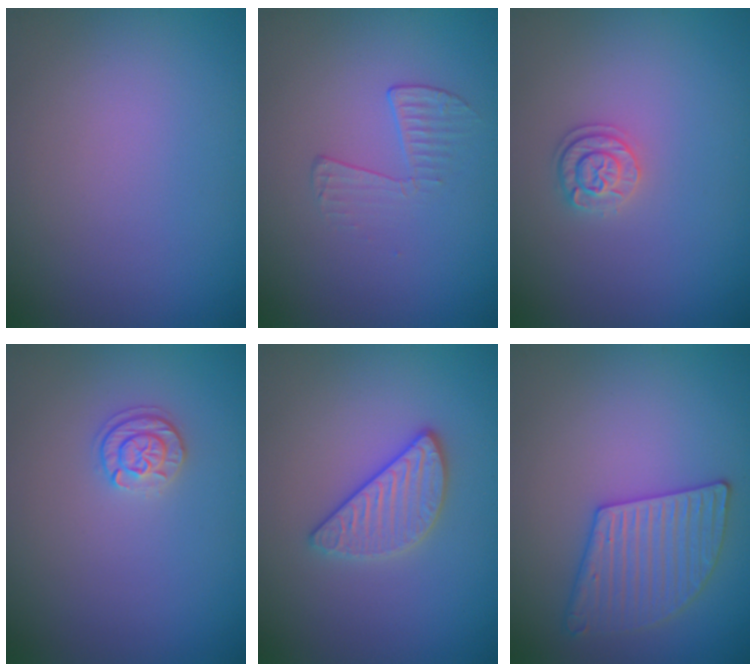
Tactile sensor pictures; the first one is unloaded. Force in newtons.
{"total": 1.8, "press": 0.5, "slide": 1.7}
{"total": 1.7, "press": 1.7, "slide": 0.5}
{"total": 1.7, "press": 1.6, "slide": 0.4}
{"total": 3.0, "press": 2.8, "slide": 1.1}
{"total": 3.5, "press": 3.4, "slide": 0.8}